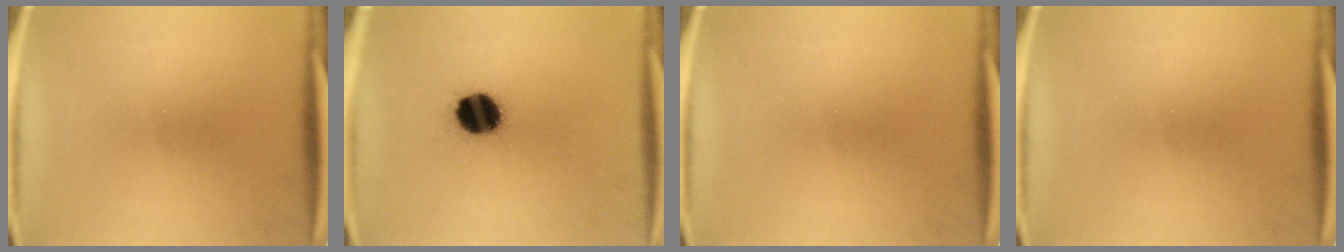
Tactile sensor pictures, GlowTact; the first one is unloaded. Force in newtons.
{"total": 12.0}
{"total": 0.0}
{"total": 0.0}